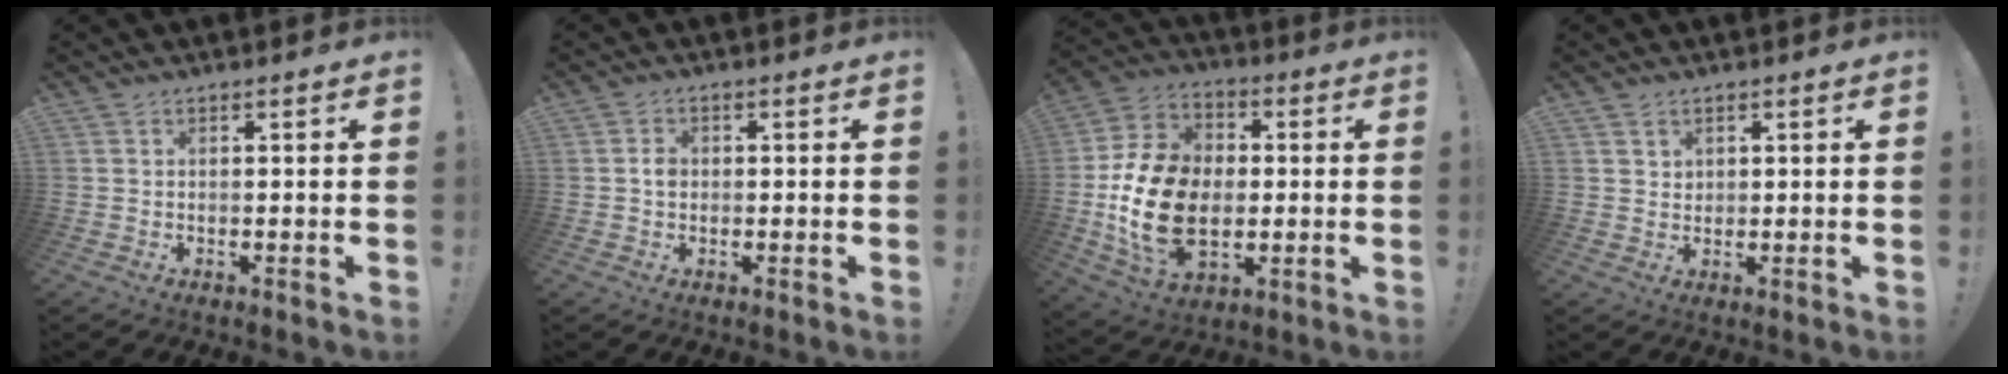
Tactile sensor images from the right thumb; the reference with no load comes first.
{"total": 2.4, "force": [-0.4, 1.9, 1.4], "torque": [-0.020, 0.006, -0.009]}
{"total": 21.3, "force": [-2.8, 15.1, 14.7], "torque": [-0.277, 0.023, -0.037]}
{"total": 2.2, "force": [1.5, 1.5, 0.5], "torque": [0.003, -0.012, 0.024]}